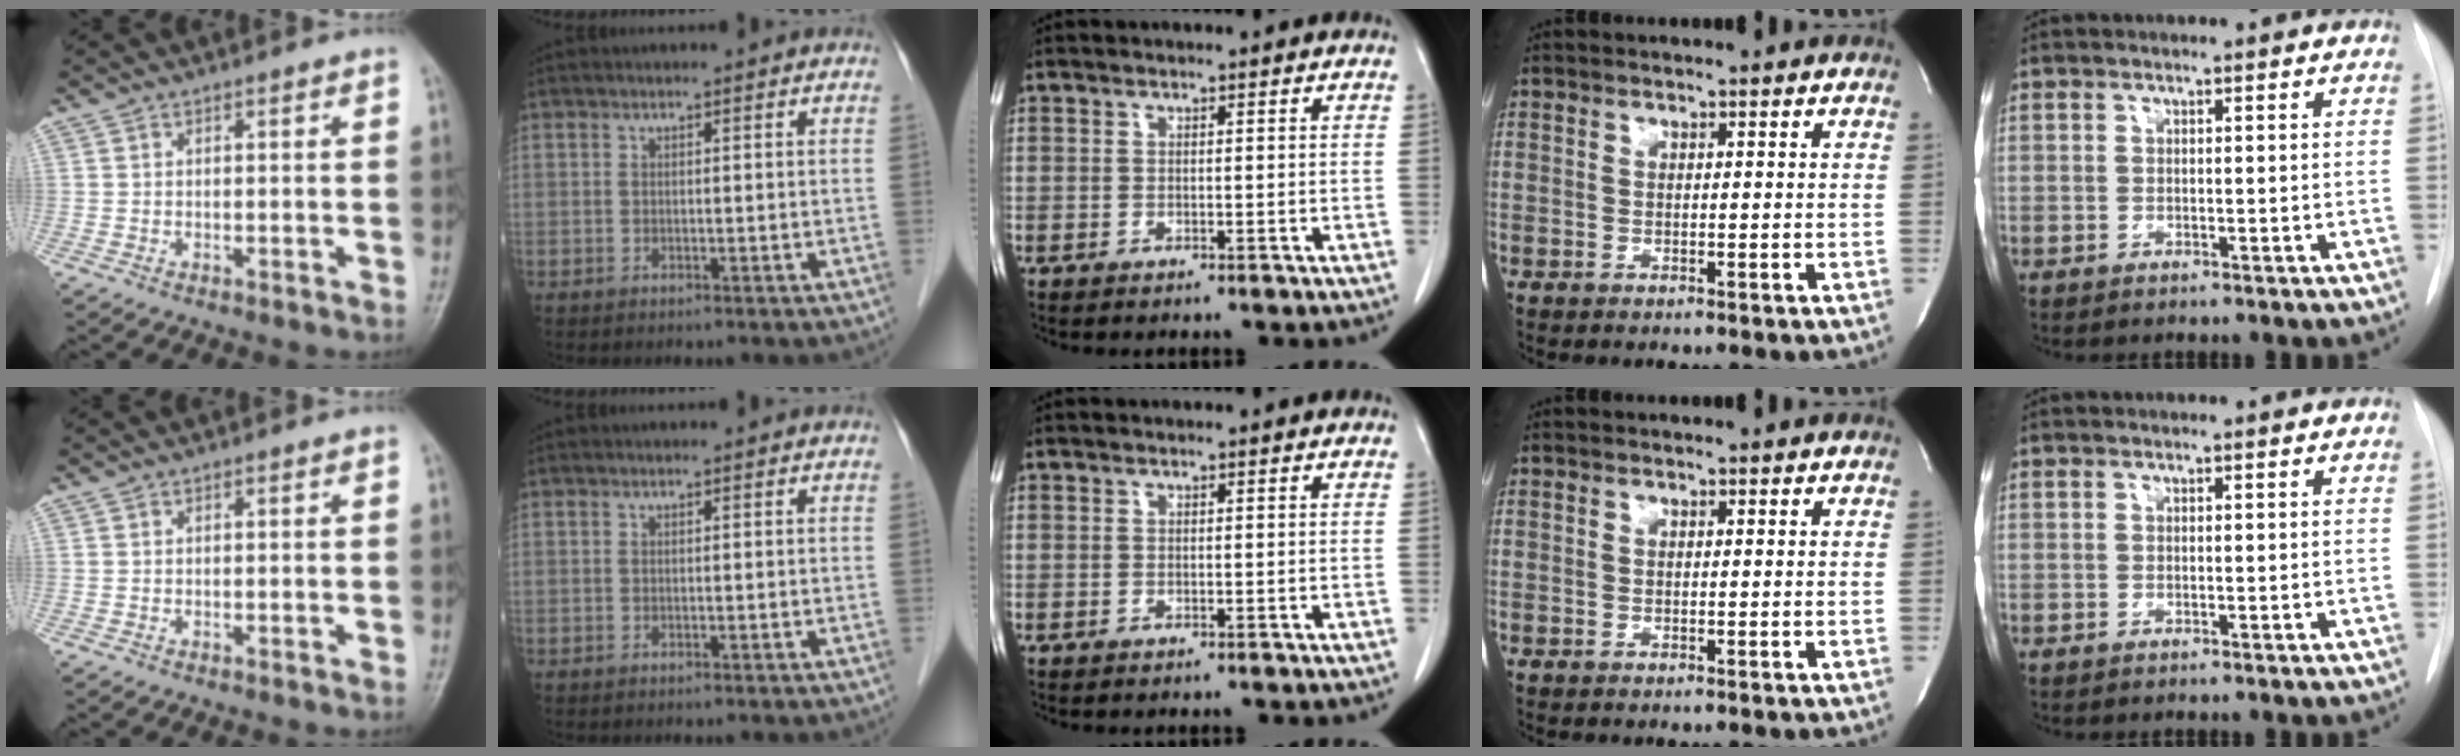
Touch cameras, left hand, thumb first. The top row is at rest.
{}